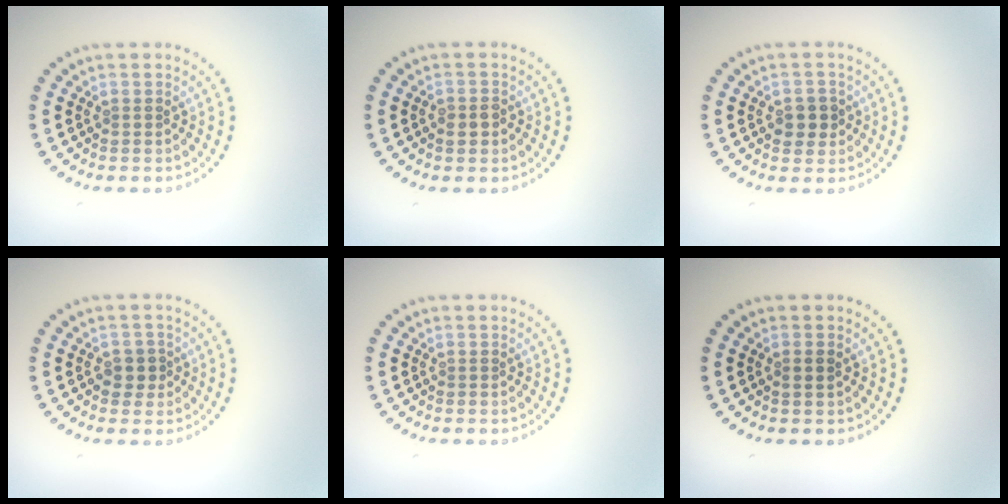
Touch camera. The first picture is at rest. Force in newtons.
{"total": 1.6, "press": 1.4, "slide": 0.7}
{"total": 2.2, "press": 2.2, "slide": 0.4}
{"total": 1.5, "press": 1.4, "slide": 0.6}
{"total": 0.0}
{"total": 0.9, "press": 0.8, "slide": 0.5}